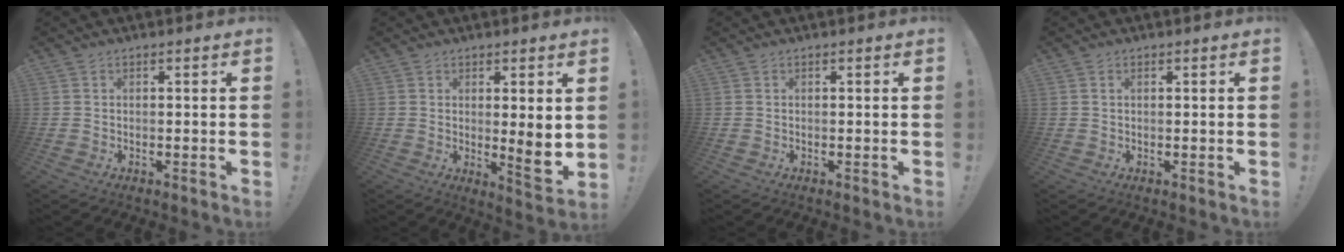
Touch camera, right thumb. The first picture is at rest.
{"total": 6.6, "force": [1.0, 0.9, 6.5], "torque": [-0.079, -0.024, 0.017]}
{"total": 0.0}
{"total": 0.8, "force": [0.4, 0.4, 0.5], "torque": [-0.008, 0.001, 0.006]}